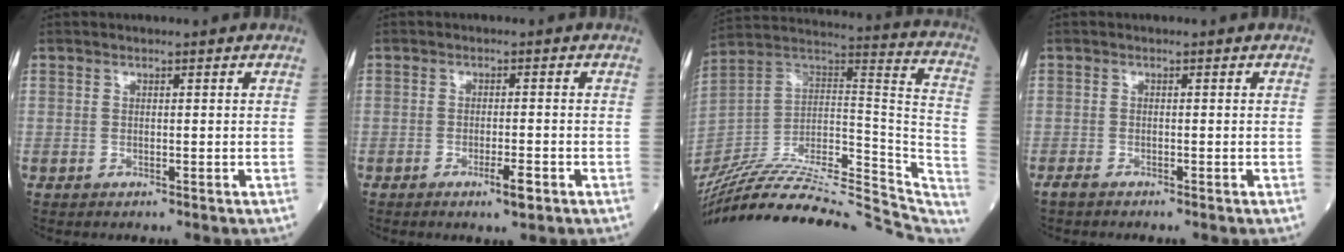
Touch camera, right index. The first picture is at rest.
{"total": 2.7, "force": [-1.4, 0.2, 2.3], "torque": [-0.033, -0.002, -0.023]}
{"total": 33.7, "force": [-29.4, 7.1, 14.9], "torque": [-0.196, -0.008, -0.431]}
{"total": 1.2, "force": [-1.1, 0.1, 0.6], "torque": [-0.017, -0.003, -0.021]}